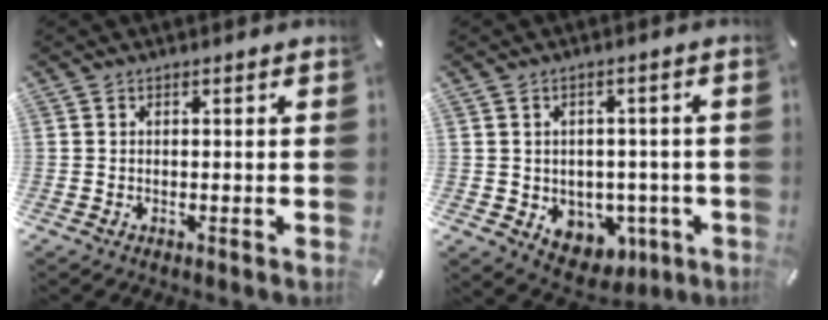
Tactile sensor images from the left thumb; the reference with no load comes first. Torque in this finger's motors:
{"motor_torque": [0.86, 0.98, 0.07, 0.05, 0.09]}